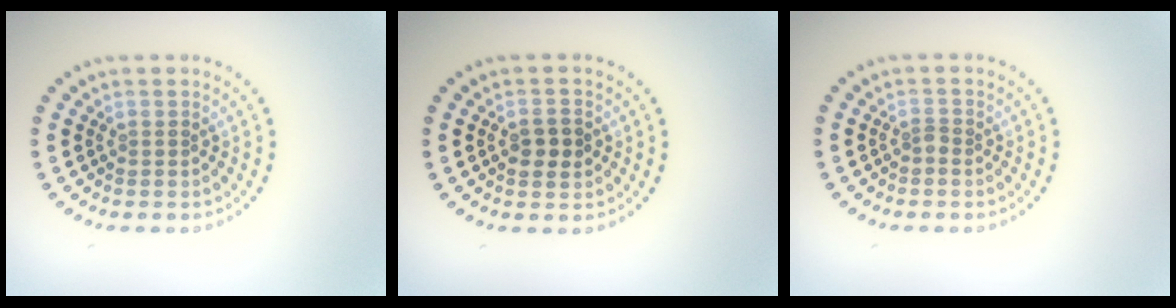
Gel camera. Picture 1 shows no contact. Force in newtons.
{"total": 2.3, "press": 2.3, "slide": 0.2}
{"total": 0.7, "press": 0.5, "slide": 0.5}